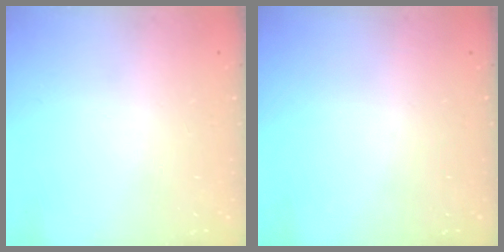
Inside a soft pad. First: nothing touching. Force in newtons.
{"total": 0.0}